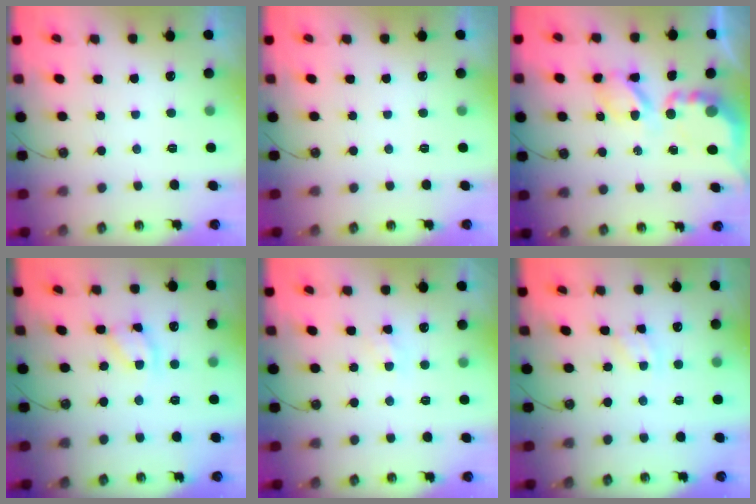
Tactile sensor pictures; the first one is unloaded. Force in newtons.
{"total": 0.0}
{"total": 7.9, "press": 7.9, "slide": 0.5}
{"total": 10.1, "press": 10.1, "slide": 0.5}
{"total": 5.9, "press": 5.8, "slide": 0.7}
{"total": 2.0, "press": 2.0, "slide": 0.3}